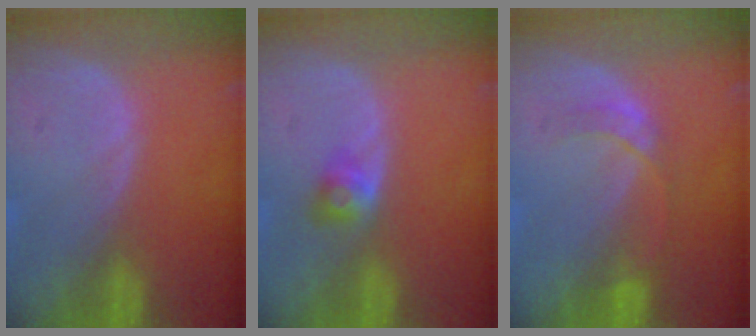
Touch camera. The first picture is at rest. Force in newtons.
{"total": 2.7, "press": 2.4, "slide": 1.1}
{"total": 3.0, "press": 3.0, "slide": 0.3}